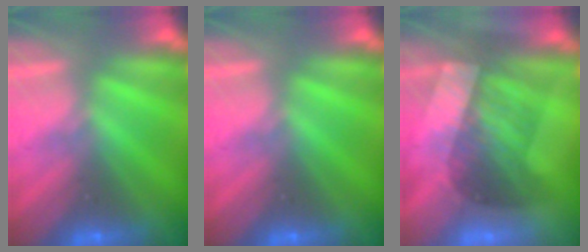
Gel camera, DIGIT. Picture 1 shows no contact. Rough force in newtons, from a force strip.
{"total": 0.0}
{"total": 3.3}